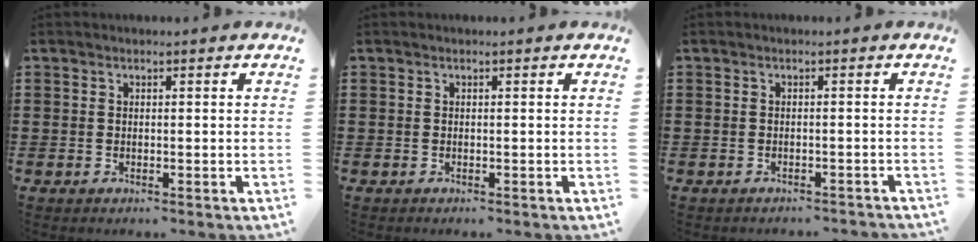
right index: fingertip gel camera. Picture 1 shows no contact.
{"total": 0.0}
{"total": 0.9, "force": [-0.9, 0.0, 0.2], "torque": [-0.008, -0.002, -0.018]}